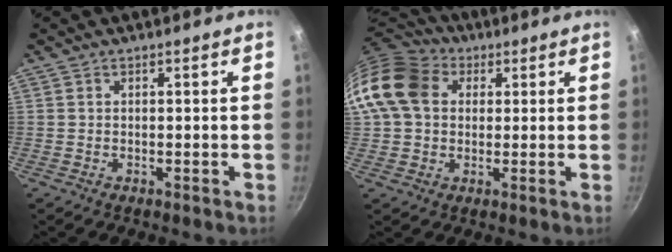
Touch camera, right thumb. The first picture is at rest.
{"total": 14.9, "force": [3.3, 11.7, 8.6], "torque": [-0.158, 0.027, 0.045]}